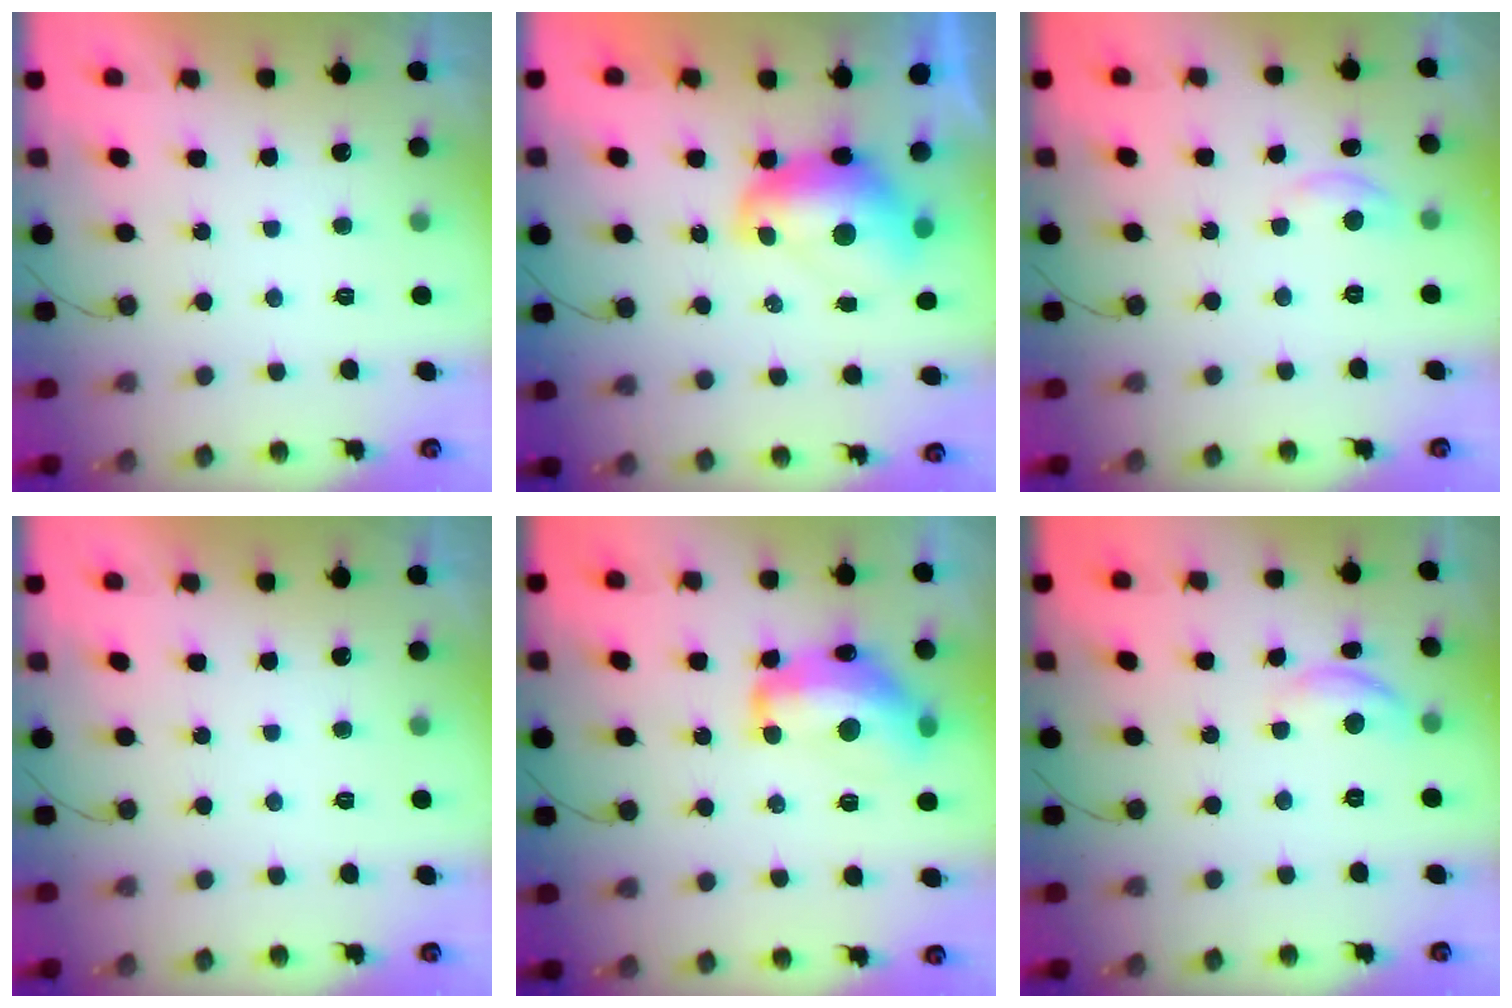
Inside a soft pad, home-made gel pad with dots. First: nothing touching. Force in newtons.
{"total": 9.2, "press": 9.2, "slide": 1.1}
{"total": 4.4, "press": 4.3, "slide": 0.6}
{"total": 0.0}
{"total": 15.7, "press": 15.6, "slide": 0.8}
{"total": 7.7, "press": 7.7, "slide": 0.7}